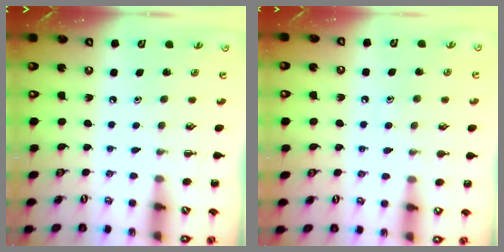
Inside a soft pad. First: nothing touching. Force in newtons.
{"total": 6.9, "press": 6.8, "slide": 1.2}